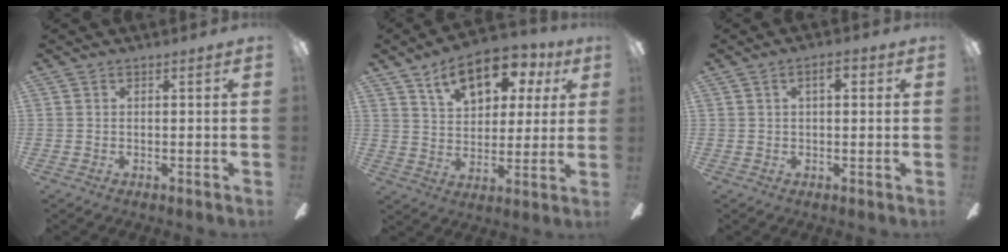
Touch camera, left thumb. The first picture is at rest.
{"total": 14.9, "force": [8.4, 8.4, 9.0], "torque": [-0.132, -0.025, 0.146]}
{"total": 3.7, "force": [1.5, 1.6, 3.0], "torque": [-0.038, -0.001, 0.018]}